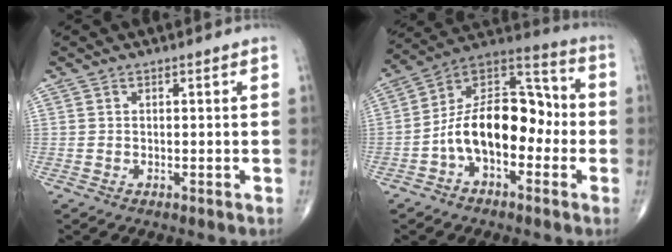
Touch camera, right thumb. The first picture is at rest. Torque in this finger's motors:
{"motor_torque": [2.56, 2.44, 1.61, -0.61, 0.16]}